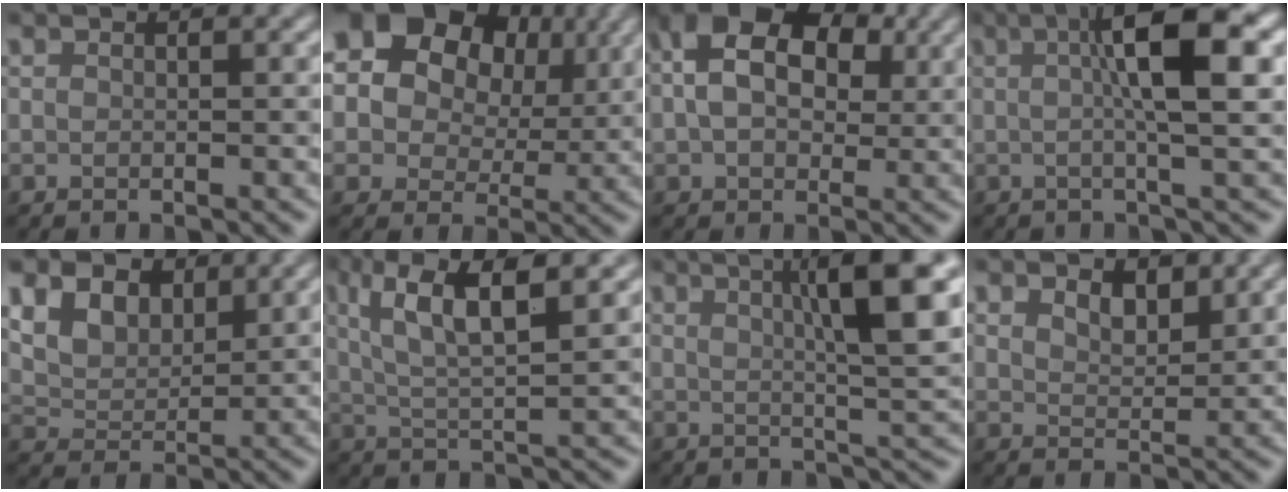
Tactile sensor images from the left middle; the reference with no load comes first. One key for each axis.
{"total": 19.1, "fx": 8.7, "fy": 14.2, "fz": 9.2, "tx": -0.188, "ty": 0.044, "tz": 0.142}
{"total": 10.4, "fx": 2.6, "fy": 7.2, "fz": 7.0, "tx": -0.122, "ty": 0.042, "tz": 0.026}
{"total": 7.6, "fx": 1.4, "fy": 1.4, "fz": 7.4, "tx": -0.097, "ty": 0.013, "tz": 0.014}
{"total": 9.2, "fx": 5.0, "fy": 6.1, "fz": 4.7, "tx": -0.121, "ty": 0.017, "tz": 0.085}
{"total": 8.0, "fx": 3.2, "fy": 2.2, "fz": 7.0, "tx": -0.125, "ty": 0.008, "tz": 0.058}
{"total": 9.8, "fx": 3.1, "fy": 1.8, "fz": 9.1, "tx": -0.108, "ty": 0.010, "tz": 0.044}
{"total": 2.5, "fx": 1.6, "fy": 1.4, "fz": 1.3, "tx": -0.035, "ty": -0.005, "tz": 0.029}